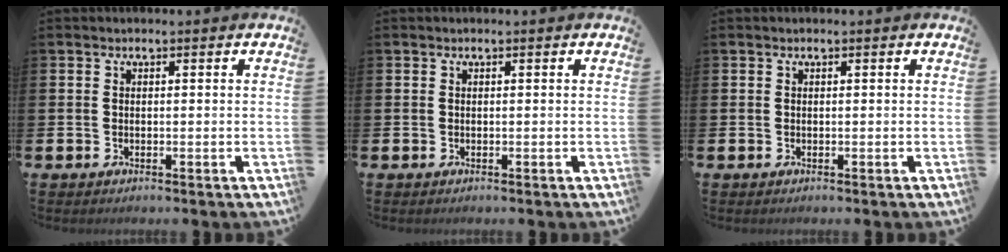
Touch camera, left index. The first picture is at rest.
{"total": 0.0}
{"total": 0.0}